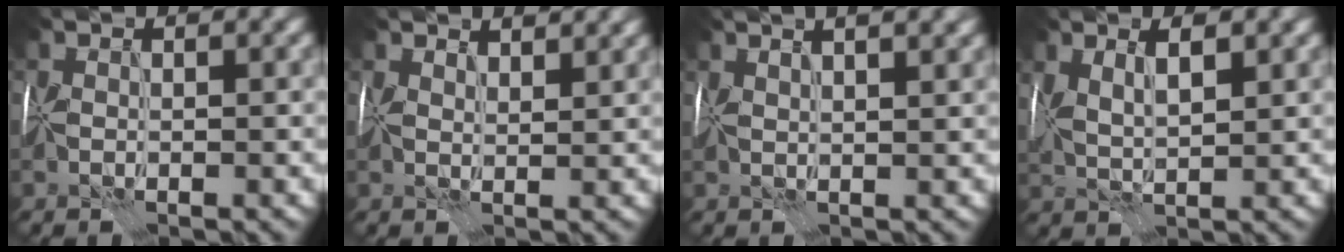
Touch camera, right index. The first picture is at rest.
{"total": 3.5, "force": [2.9, 1.1, 1.6], "torque": [-0.028, 0.007, 0.035]}
{"total": 6.8, "force": [4.0, 2.7, 4.7], "torque": [-0.060, 0.044, 0.045]}
{"total": 3.2, "force": [1.4, 1.0, 2.7], "torque": [-0.056, -0.003, 0.026]}